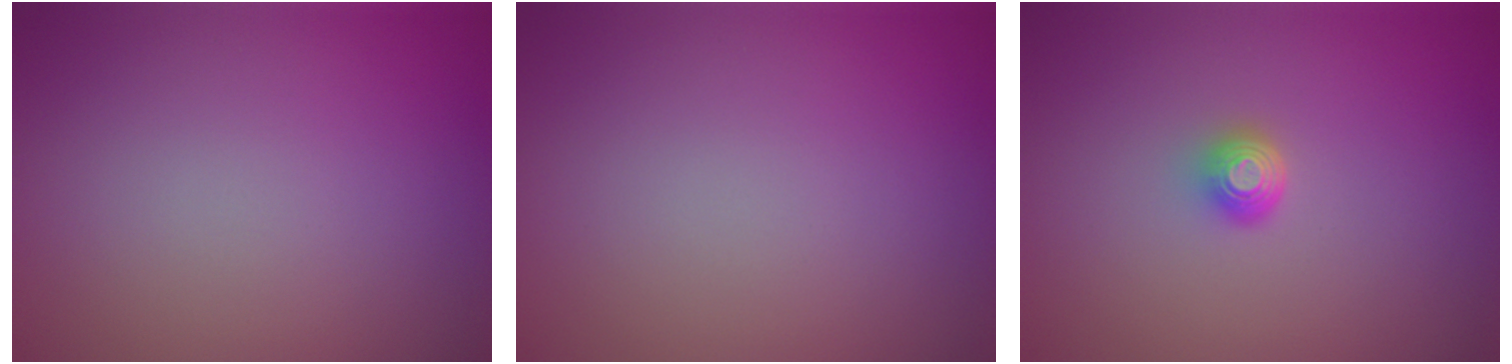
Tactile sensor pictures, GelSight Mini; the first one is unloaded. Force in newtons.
{"total": 0.0}
{"total": 1.6, "press": 1.2, "slide": 1.0}